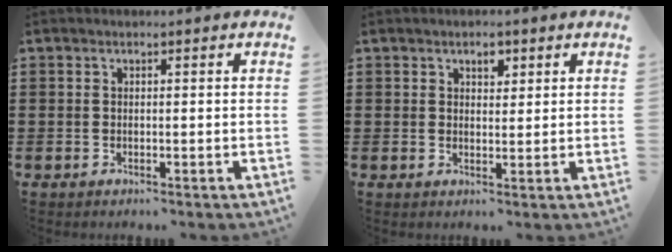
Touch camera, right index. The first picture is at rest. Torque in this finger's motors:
{"motor_torque": [0.01, 0.02, 0.02, 0.02]}